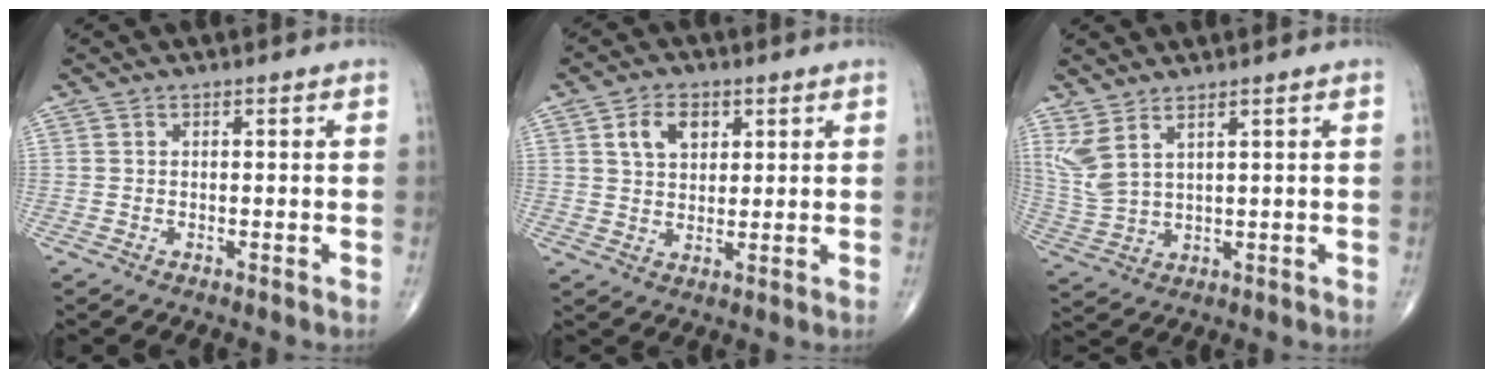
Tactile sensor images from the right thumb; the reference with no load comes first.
{"total": 6.4, "force": [2.5, 4.2, 4.0], "torque": [-0.053, -0.007, 0.046]}
{"total": 6.8, "force": [4.0, 2.4, 5.0], "torque": [-0.122, -0.020, 0.093]}